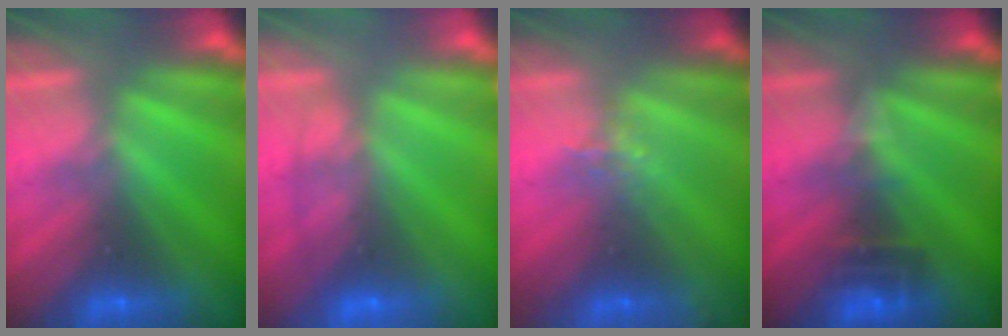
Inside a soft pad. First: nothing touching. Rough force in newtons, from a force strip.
{"total": 1.6}
{"total": 1.6}
{"total": 2.7}